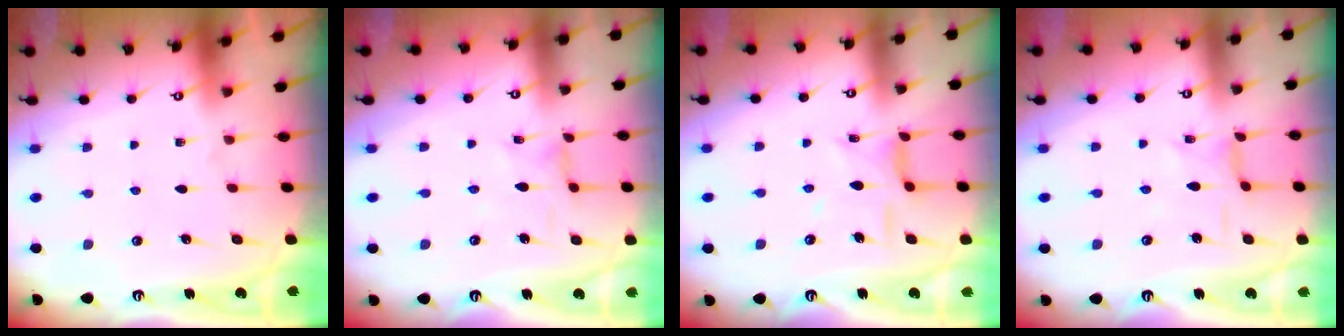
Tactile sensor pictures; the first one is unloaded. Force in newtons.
{"total": 1.7, "press": 1.7, "slide": 0.4}
{"total": 9.2, "press": 9.2, "slide": 0.6}
{"total": 0.7, "press": 0.7, "slide": 0.1}